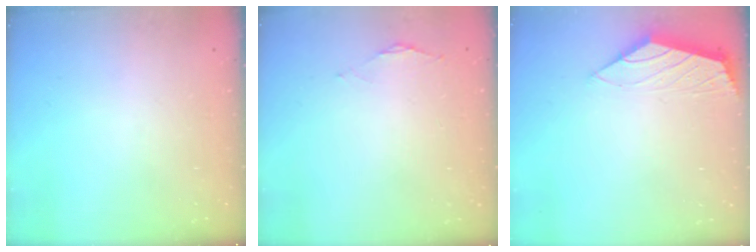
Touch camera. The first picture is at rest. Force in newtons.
{"total": 0.5, "press": 0.4, "slide": 0.3}
{"total": 0.0}